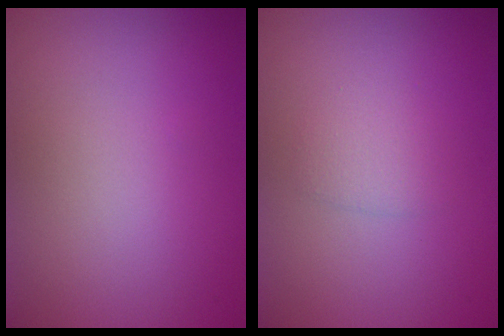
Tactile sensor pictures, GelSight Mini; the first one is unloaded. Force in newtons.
{"total": 1.4, "press": 1.4, "slide": 0.1}